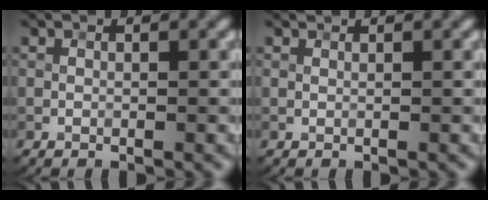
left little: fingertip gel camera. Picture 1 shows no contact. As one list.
[{"total": 0.0}]